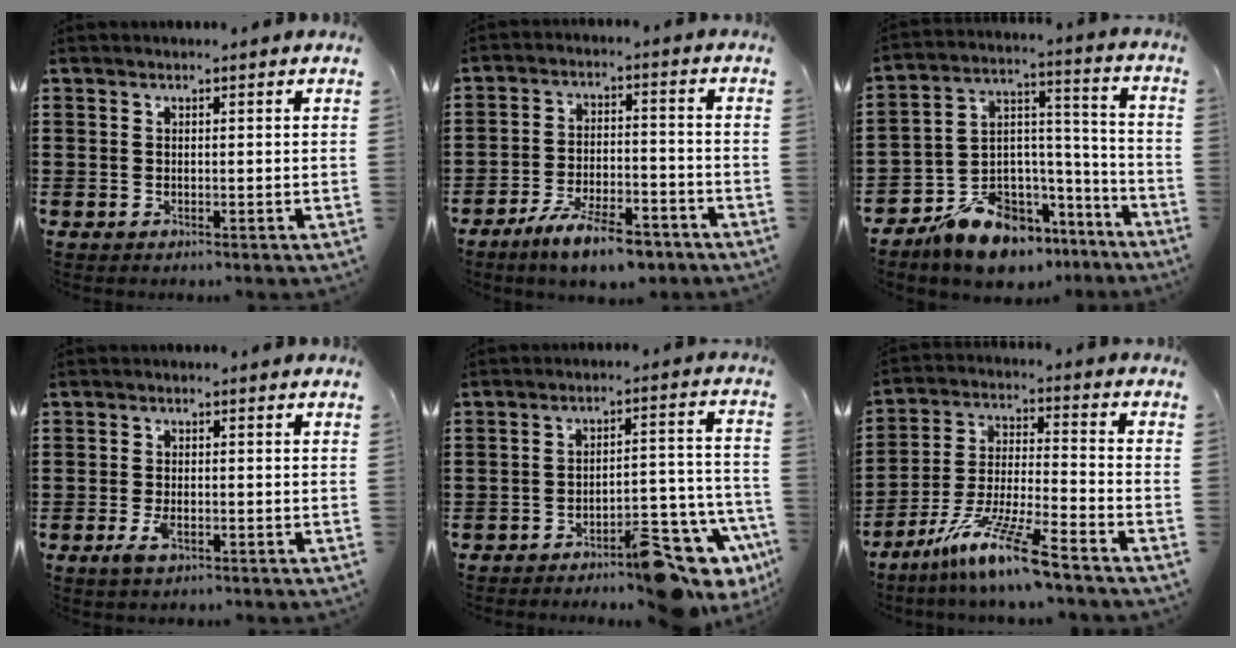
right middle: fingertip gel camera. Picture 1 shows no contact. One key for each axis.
{"total": 8.6, "fx": -7.0, "fy": 1.6, "fz": 4.8, "tx": -0.093, "ty": 0.008, "tz": -0.132}
{"total": 11.0, "fx": -8.8, "fy": 5.8, "fz": 3.3, "tx": -0.069, "ty": 0.035, "tz": -0.160}
{"total": 2.9, "fx": -1.1, "fy": 1.3, "fz": 2.4, "tx": -0.057, "ty": -0.005, "tz": -0.023}
{"total": 10.9, "fx": -8.6, "fy": 2.8, "fz": 6.0, "tx": -0.067, "ty": 0.024, "tz": -0.158}
{"total": 11.4, "fx": -8.6, "fy": 0.4, "fz": 7.4, "tx": -0.148, "ty": 0.004, "tz": -0.169}